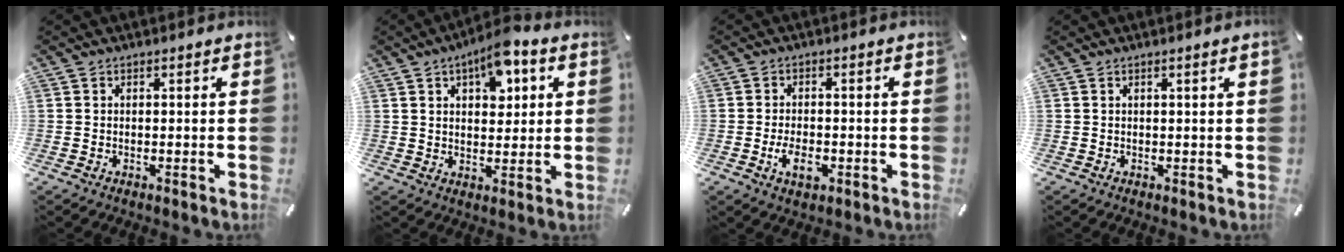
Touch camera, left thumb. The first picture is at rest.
{"total": 9.0, "force": [4.4, 5.0, 6.1], "torque": [-0.078, -0.015, 0.073]}
{"total": 5.0, "force": [-1.8, 3.1, 3.5], "torque": [-0.085, 0.000, -0.037]}
{"total": 0.9, "force": [0.3, -0.1, 0.8], "torque": [-0.013, -0.001, 0.005]}